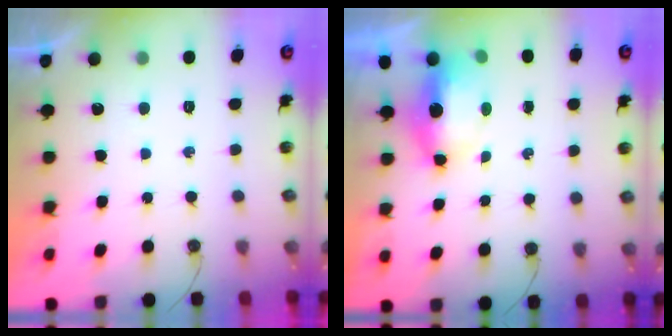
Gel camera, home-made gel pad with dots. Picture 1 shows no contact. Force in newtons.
{"total": 6.7, "press": 6.7, "slide": 0.8}